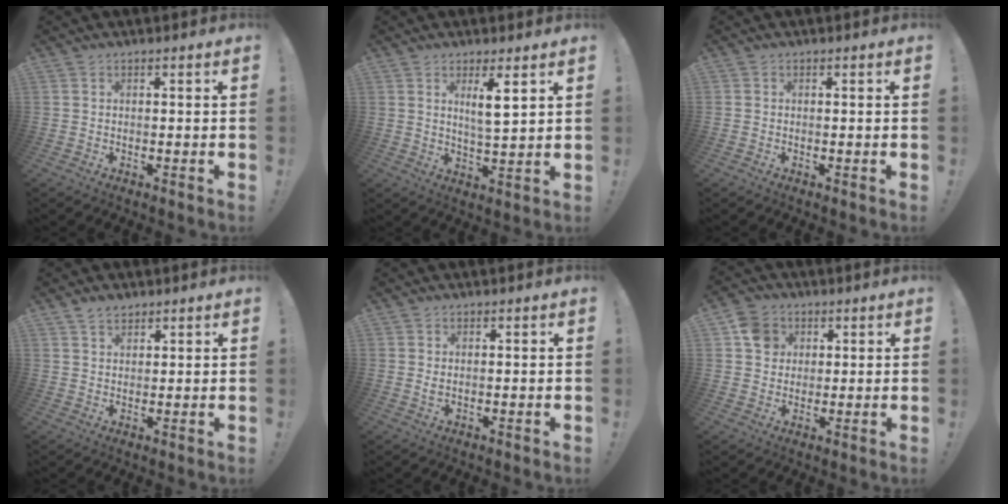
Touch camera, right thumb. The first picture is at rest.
{"total": 6.9, "force": [3.4, 0.7, 6.0], "torque": [-0.099, -0.016, 0.051]}
{"total": 0.0}
{"total": 3.6, "force": [2.7, 2.1, 1.0], "torque": [-0.010, -0.015, 0.049]}
{"total": 1.3, "force": [0.3, 0.6, 1.2], "torque": [-0.015, -0.001, 0.003]}
{"total": 7.8, "force": [2.7, 6.9, 2.4], "torque": [-0.031, -0.003, 0.056]}